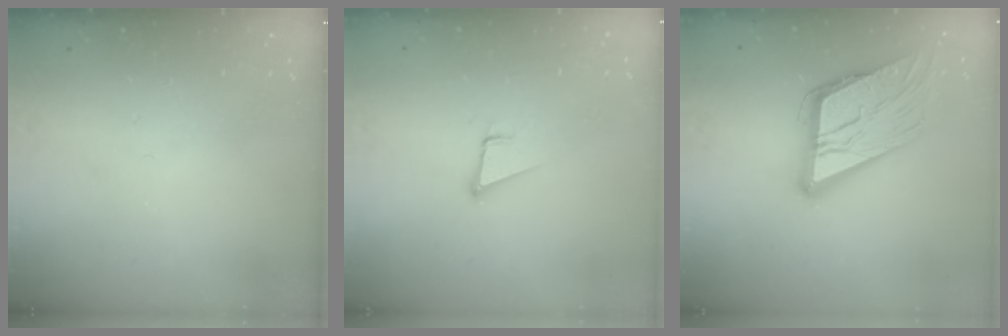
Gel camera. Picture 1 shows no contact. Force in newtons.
{"total": 3.7, "press": 2.9, "slide": 2.2}
{"total": 18.6, "press": 18.4, "slide": 2.2}